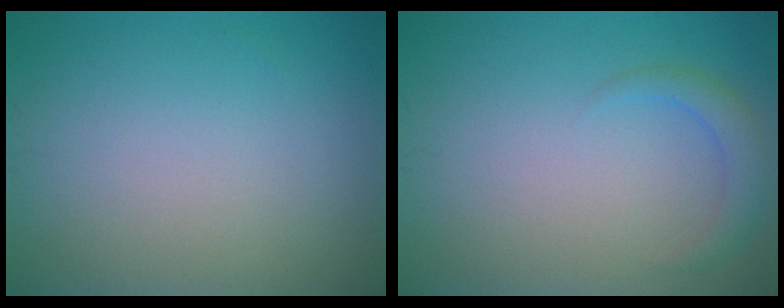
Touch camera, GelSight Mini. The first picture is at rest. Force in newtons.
{"total": 1.9, "press": 1.9, "slide": 0.1}